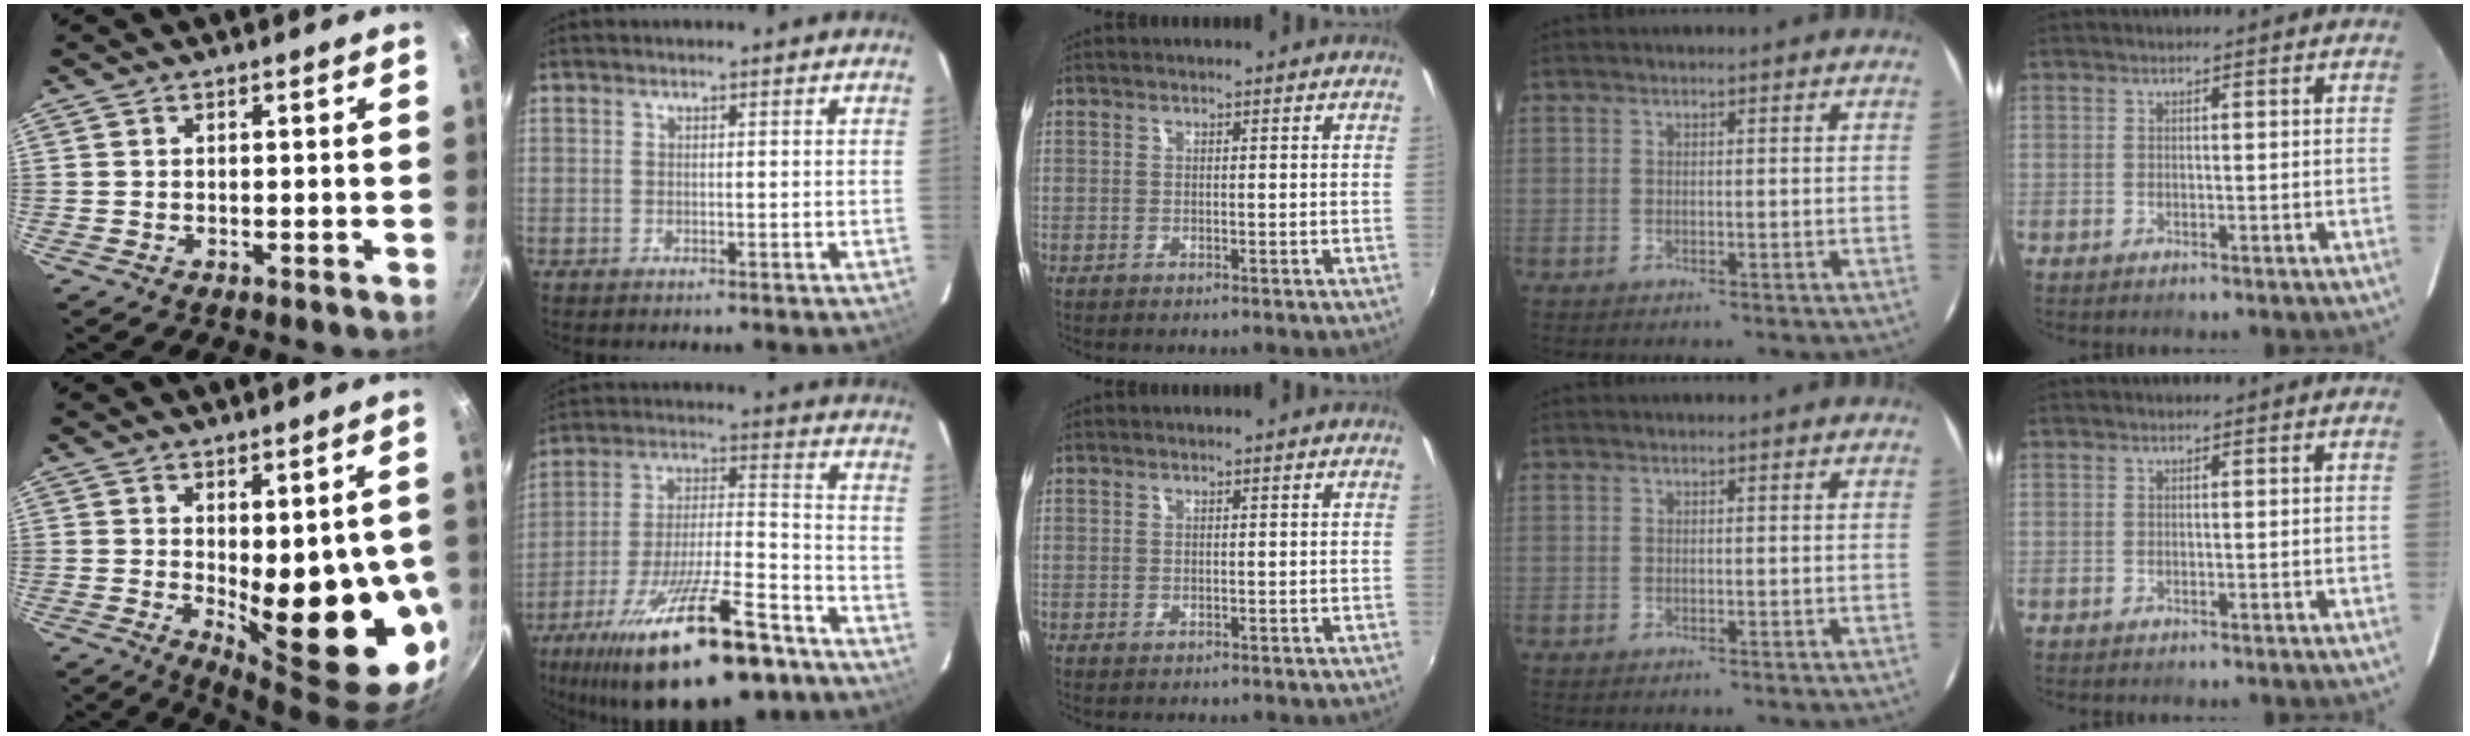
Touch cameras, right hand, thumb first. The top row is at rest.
{"thumb": {"total": 18.2, "force": [-1.3, 6.5, 16.9], "torque": [-0.202, -0.033, 0.003]}, "index": {"total": 26.9, "force": [-18.0, 8.0, 18.3], "torque": [-0.330, -0.035, -0.276]}}